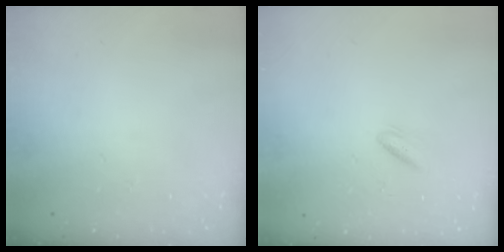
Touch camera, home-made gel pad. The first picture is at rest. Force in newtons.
{"total": 3.1, "press": 2.8, "slide": 1.3}